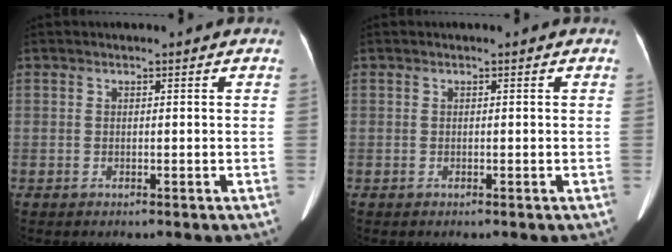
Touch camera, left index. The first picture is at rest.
{"total": 0.0}